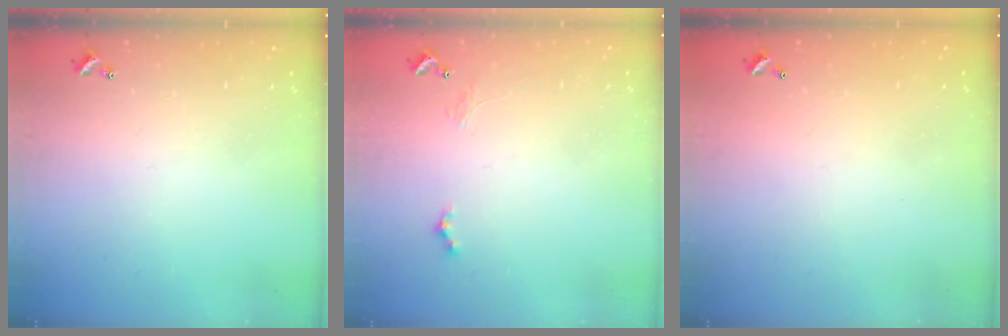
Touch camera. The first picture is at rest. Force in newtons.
{"total": 0.0}
{"total": 2.9, "press": 2.9, "slide": 0.1}